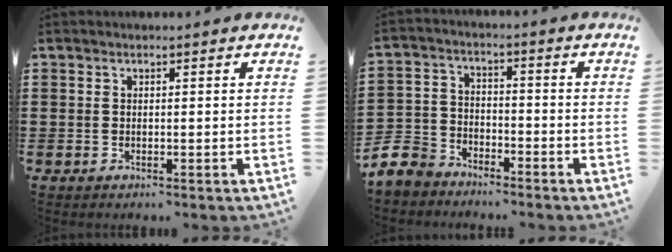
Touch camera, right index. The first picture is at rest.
{"total": 7.3, "force": [-6.4, 3.1, 1.4], "torque": [-0.059, 0.011, -0.135]}